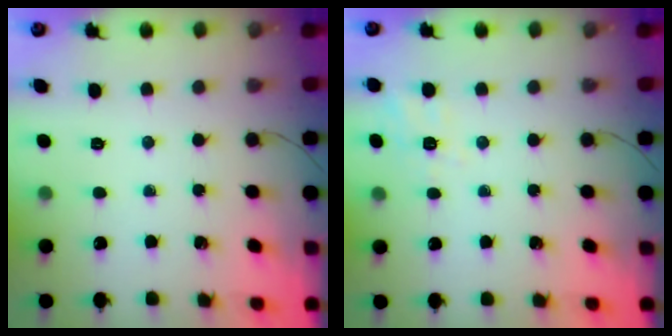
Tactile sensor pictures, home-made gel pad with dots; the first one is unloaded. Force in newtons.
{"total": 2.4, "press": 1.0, "slide": 2.2}